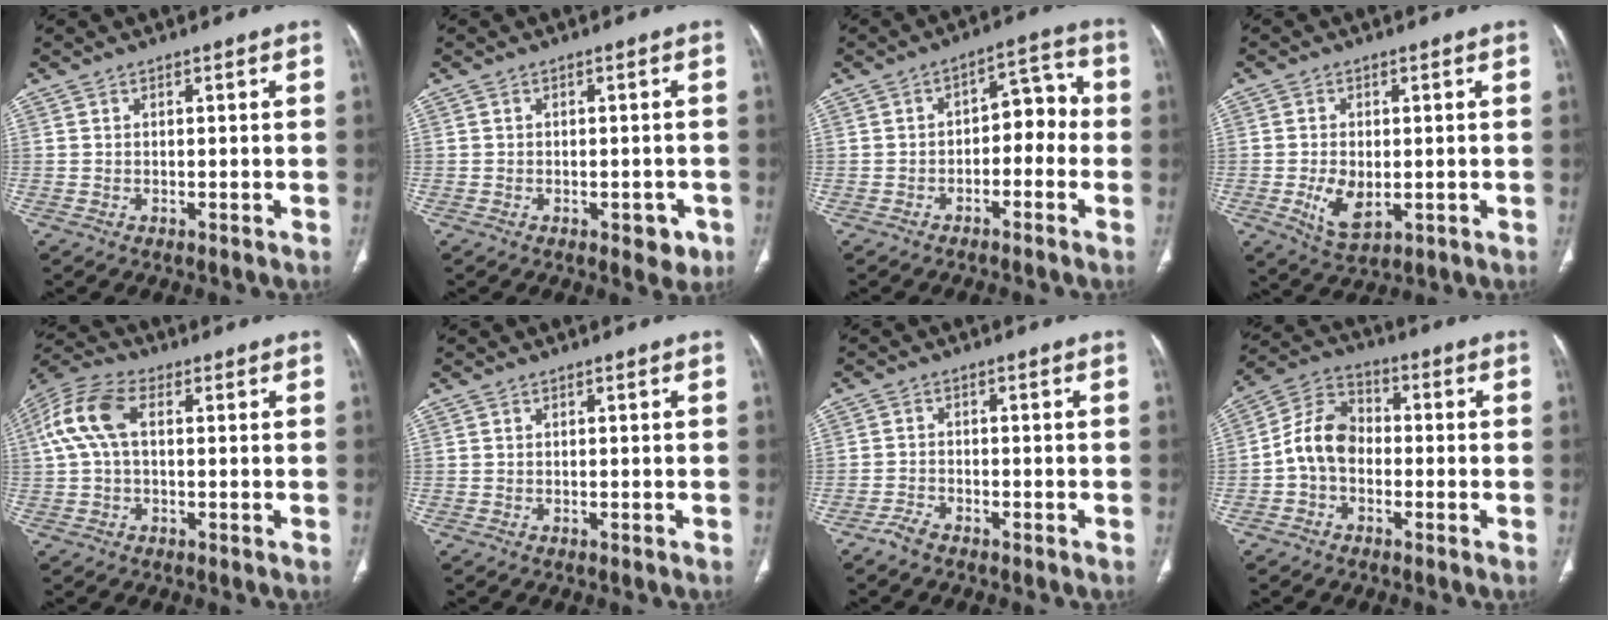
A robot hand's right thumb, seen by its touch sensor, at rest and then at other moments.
{"total": 3.7, "force": [-1.7, 2.2, 2.5], "torque": [-0.010, 0.005, -0.018]}
{"total": 7.6, "force": [-1.9, 4.8, 5.6], "torque": [-0.044, 0.047, -0.037]}
{"total": 6.7, "force": [-1.2, 3.9, 5.3], "torque": [-0.094, -0.008, -0.011]}
{"total": 10.1, "force": [1.7, 5.8, 8.1], "torque": [-0.186, 0.033, 0.028]}
{"total": 0.0}
{"total": 2.4, "force": [-2.0, 0.9, 0.9], "torque": [-0.027, 0.009, -0.039]}
{"total": 9.1, "force": [-1.6, 6.6, 6.0], "torque": [-0.098, 0.033, -0.046]}